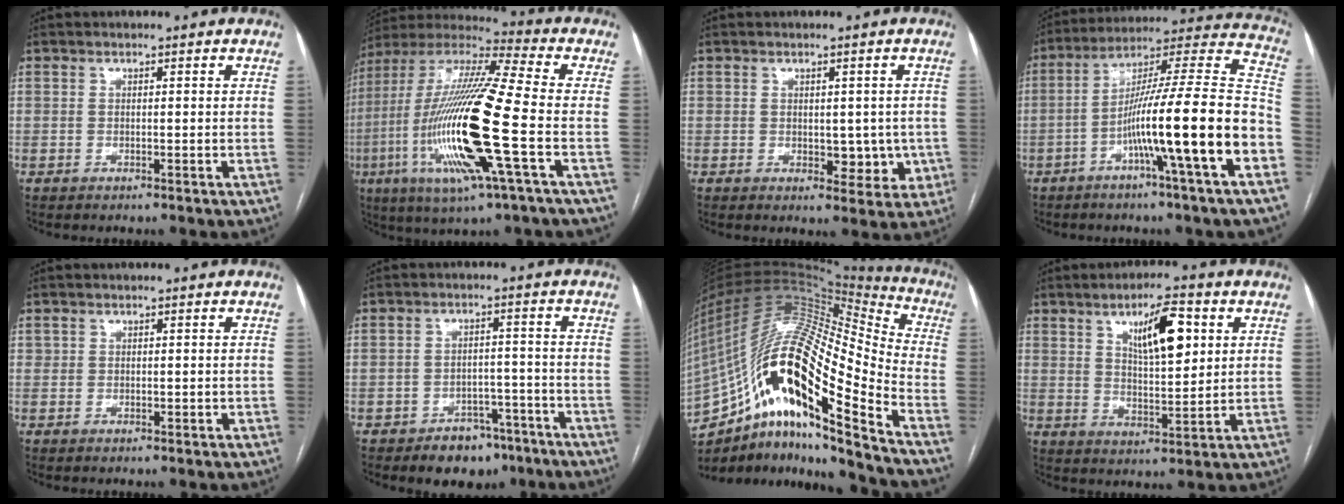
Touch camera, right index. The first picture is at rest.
{"total": 22.7, "force": [-5.4, 1.6, 22.0], "torque": [-0.475, -0.024, -0.105]}
{"total": 5.5, "force": [-0.4, 3.6, 4.1], "torque": [-0.034, 0.006, 0.006]}
{"total": 20.5, "force": [-7.1, -0.9, 19.2], "torque": [-0.277, 0.010, -0.122]}
{"total": 1.1, "force": [0.4, 1.0, 0.2], "torque": [0.000, 0.002, 0.008]}
{"total": 6.7, "force": [-4.6, 4.1, 2.6], "torque": [-0.030, 0.015, -0.063]}
{"total": 29.8, "force": [-15.5, 5.6, 24.9], "torque": [-0.467, 0.006, -0.273]}
{"total": 9.9, "force": [4.0, 2.6, 8.7], "torque": [-0.146, 0.006, 0.070]}